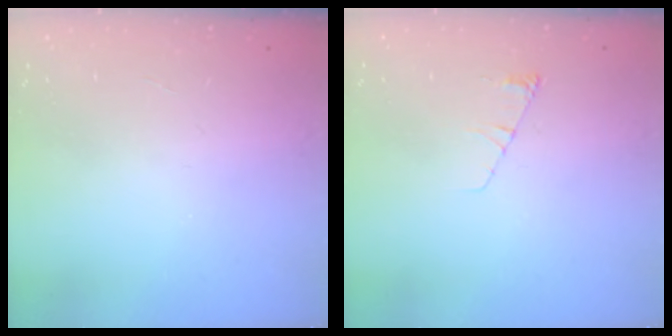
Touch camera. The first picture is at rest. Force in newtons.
{"total": 3.8, "press": 3.8, "slide": 0.3}